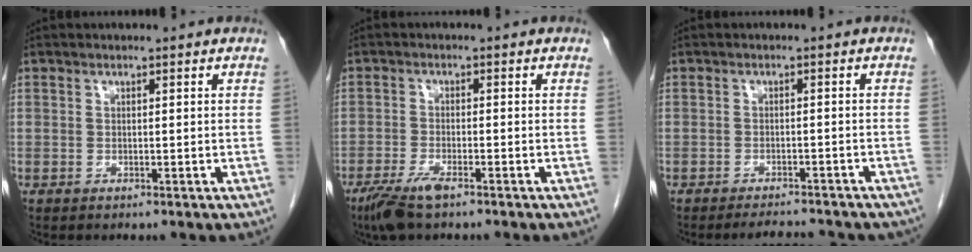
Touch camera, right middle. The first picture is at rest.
{"total": 4.9, "force": [-3.4, 0.9, 3.4], "torque": [-0.075, -0.011, -0.063]}
{"total": 8.9, "force": [-8.0, 2.4, 3.2], "torque": [-0.036, 0.000, -0.089]}